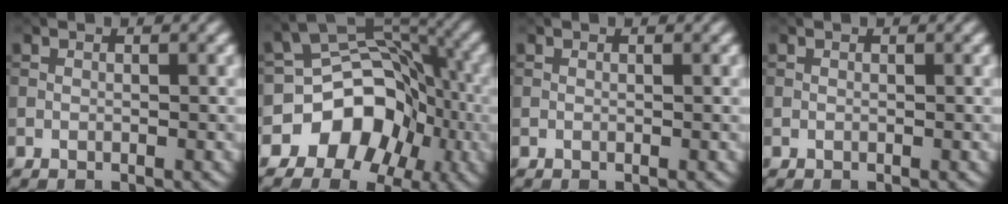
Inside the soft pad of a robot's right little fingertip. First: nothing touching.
{"total": 8.7, "force": [-3.7, 6.9, 3.8], "torque": [-0.037, 0.024, -0.077]}
{"total": 0.0}
{"total": 0.0}